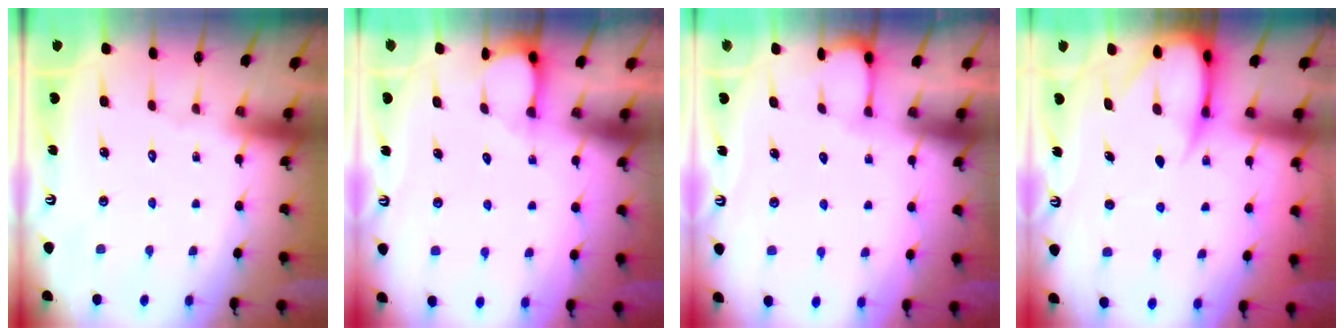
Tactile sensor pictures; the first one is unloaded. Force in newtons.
{"total": 2.3, "press": 2.3, "slide": 0.3}
{"total": 2.1, "press": 2.1, "slide": 0.2}
{"total": 6.8, "press": 6.7, "slide": 0.8}